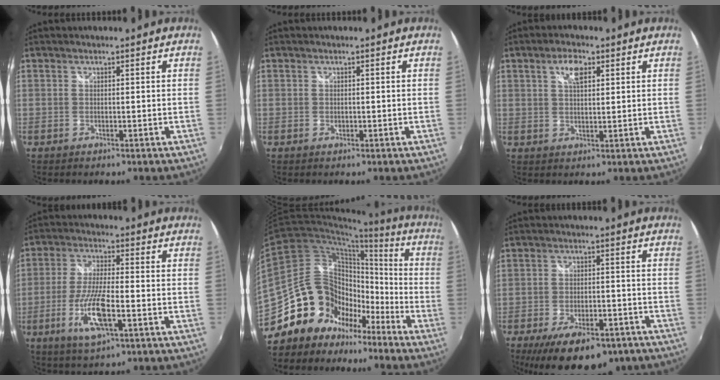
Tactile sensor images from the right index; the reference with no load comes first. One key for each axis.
{"total": 0.0}
{"total": 4.7, "fx": 2.1, "fy": 2.0, "fz": 3.6, "tx": -0.063, "ty": 0.008, "tz": 0.037}
{"total": 10.8, "fx": -3.9, "fy": 2.5, "fz": 9.7, "tx": -0.199, "ty": -0.012, "tz": -0.075}
{"total": 22.2, "fx": -13.7, "fy": 14.4, "fz": 9.8, "tx": -0.201, "ty": 0.031, "tz": -0.219}
{"total": 17.9, "fx": -12.3, "fy": 7.4, "fz": 10.6, "tx": -0.207, "ty": -0.030, "tz": -0.167}